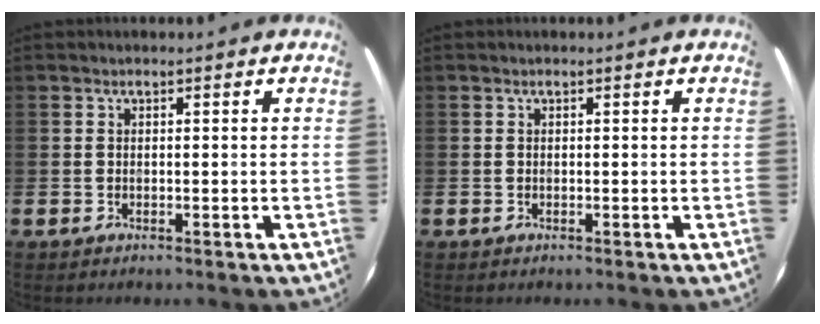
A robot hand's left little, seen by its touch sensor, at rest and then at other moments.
{"total": 0.0}